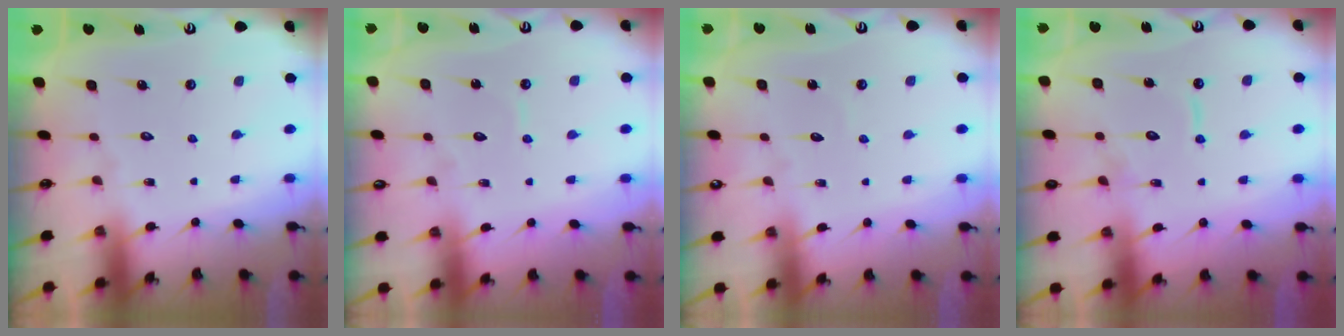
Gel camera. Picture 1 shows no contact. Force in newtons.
{"total": 3.6, "press": 3.6, "slide": 0.3}
{"total": 2.7, "press": 2.7, "slide": 0.2}
{"total": 8.9, "press": 8.8, "slide": 0.9}